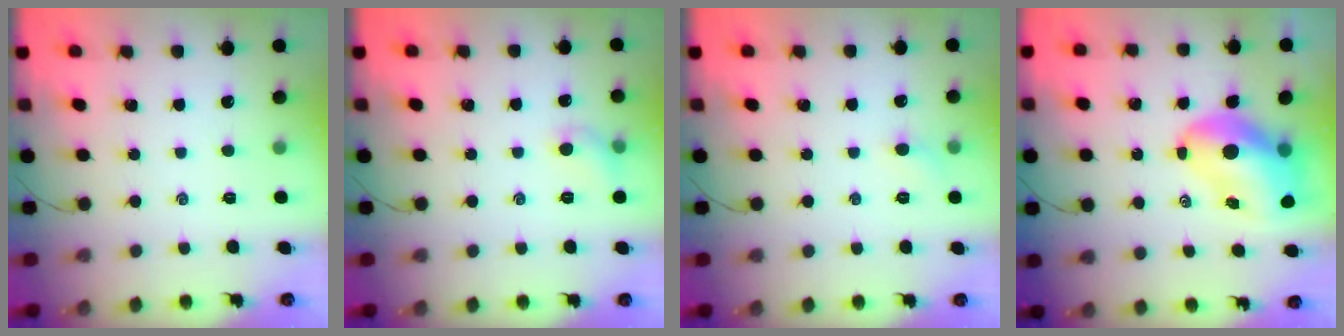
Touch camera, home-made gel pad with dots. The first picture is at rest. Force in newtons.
{"total": 5.8, "press": 5.7, "slide": 1.3}
{"total": 3.8, "press": 3.6, "slide": 1.3}
{"total": 10.2, "press": 9.8, "slide": 2.9}